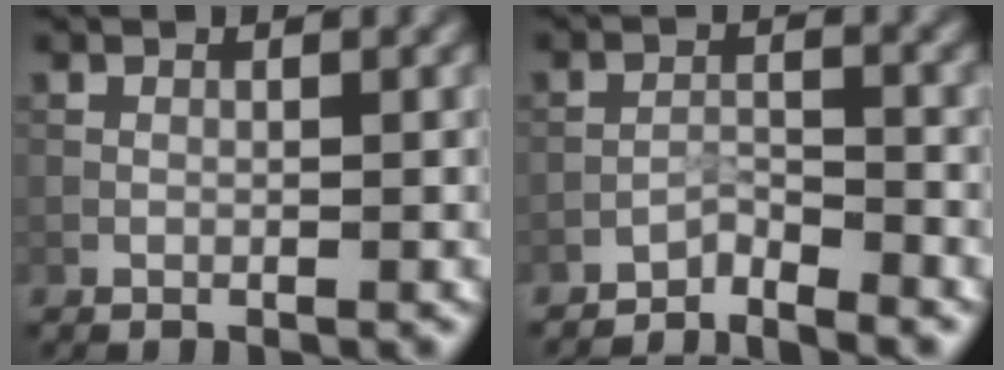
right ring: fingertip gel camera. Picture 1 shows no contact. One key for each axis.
{"total": 2.3, "fx": -2.2, "fy": 0.0, "fz": 0.4, "tx": 0.000, "ty": 0.004, "tz": -0.047}